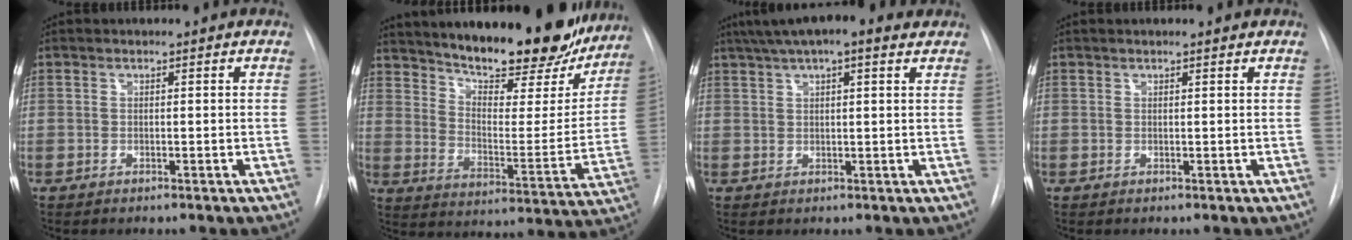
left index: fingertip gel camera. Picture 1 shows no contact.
{"total": 24.5, "force": [20.5, 6.1, 11.9], "torque": [-0.181, -0.028, 0.278]}
{"total": 10.5, "force": [7.6, 2.3, 6.8], "torque": [-0.116, 0.041, 0.112]}
{"total": 1.2, "force": [1.1, 0.0, 0.5], "torque": [-0.010, 0.007, 0.014]}